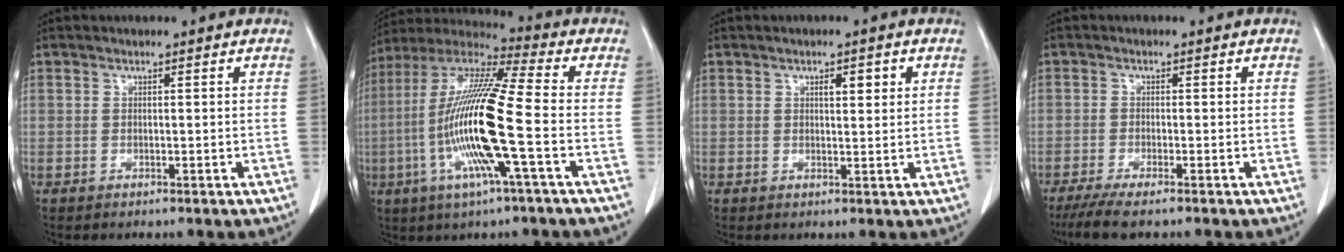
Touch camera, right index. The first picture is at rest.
{"total": 17.8, "force": [-3.9, 0.4, 17.4], "torque": [-0.358, -0.008, -0.086]}
{"total": 2.8, "force": [1.1, 0.7, 2.5], "torque": [-0.038, 0.000, 0.017]}
{"total": 5.5, "force": [-4.2, 0.2, 3.5], "torque": [-0.056, -0.013, -0.071]}